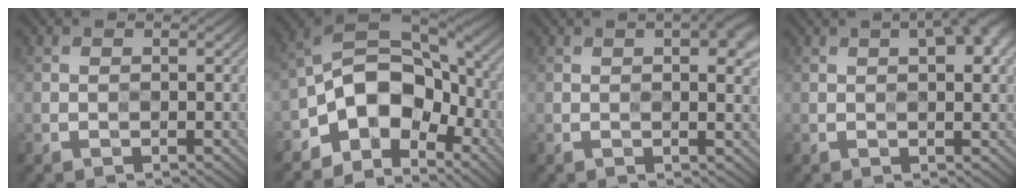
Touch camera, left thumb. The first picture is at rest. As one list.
[{"total": 12.8, "force": [-4.6, 8.6, 8.3], "torque": [-0.137, -0.012, -0.095]}, {"total": 3.7, "force": [1.4, 1.0, 3.3], "torque": [-0.044, 0.008, 0.012]}, {"total": 5.2, "force": [2.2, 1.8, 4.4], "torque": [-0.048, 0.013, 0.014]}]